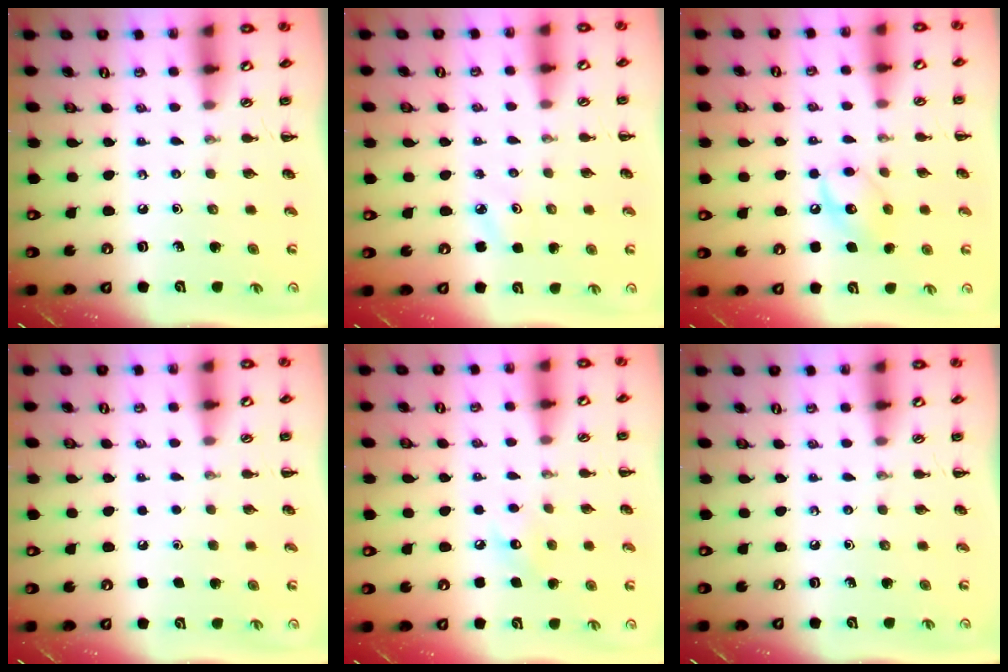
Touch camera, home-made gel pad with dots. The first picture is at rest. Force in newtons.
{"total": 3.1, "press": 2.9, "slide": 0.9}
{"total": 10.1, "press": 10.0, "slide": 1.0}
{"total": 1.7, "press": 1.7, "slide": 0.1}
{"total": 6.2, "press": 5.9, "slide": 1.6}
{"total": 0.0}